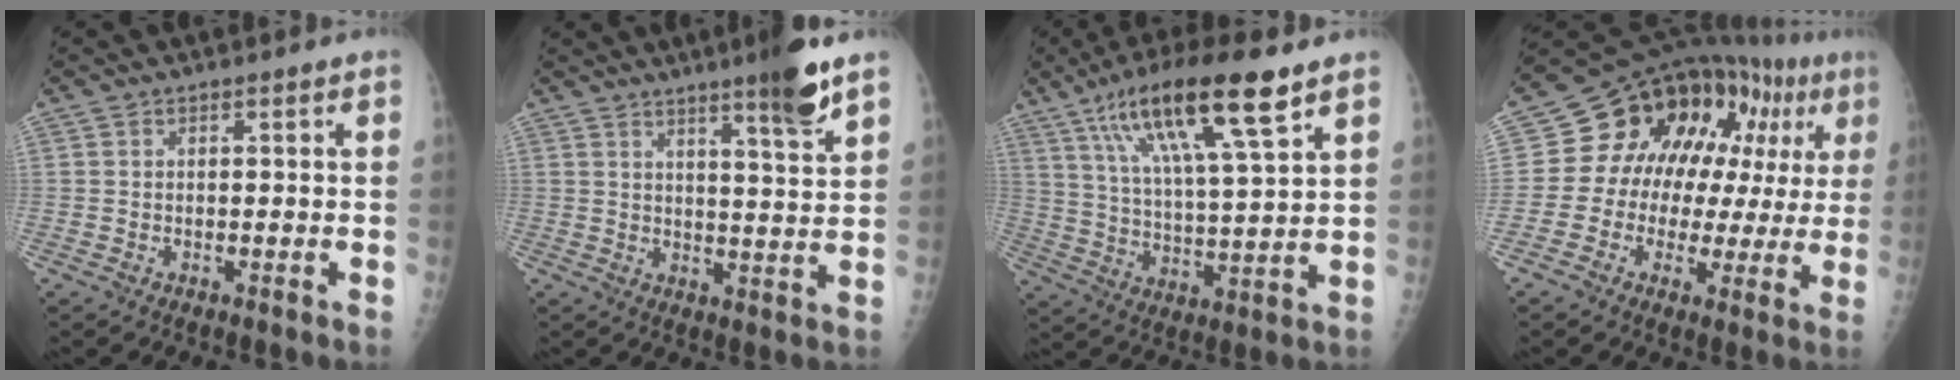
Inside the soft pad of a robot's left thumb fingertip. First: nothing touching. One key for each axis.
{"total": 8.5, "fx": 5.7, "fy": 0.3, "fz": 6.4, "tx": -0.088, "ty": -0.035, "tz": 0.083}
{"total": 18.1, "fx": 10.4, "fy": 3.2, "fz": 14.4, "tx": -0.250, "ty": -0.030, "tz": 0.190}
{"total": 18.1, "fx": 4.2, "fy": 11.9, "fz": 12.9, "tx": -0.129, "ty": 0.036, "tz": 0.056}